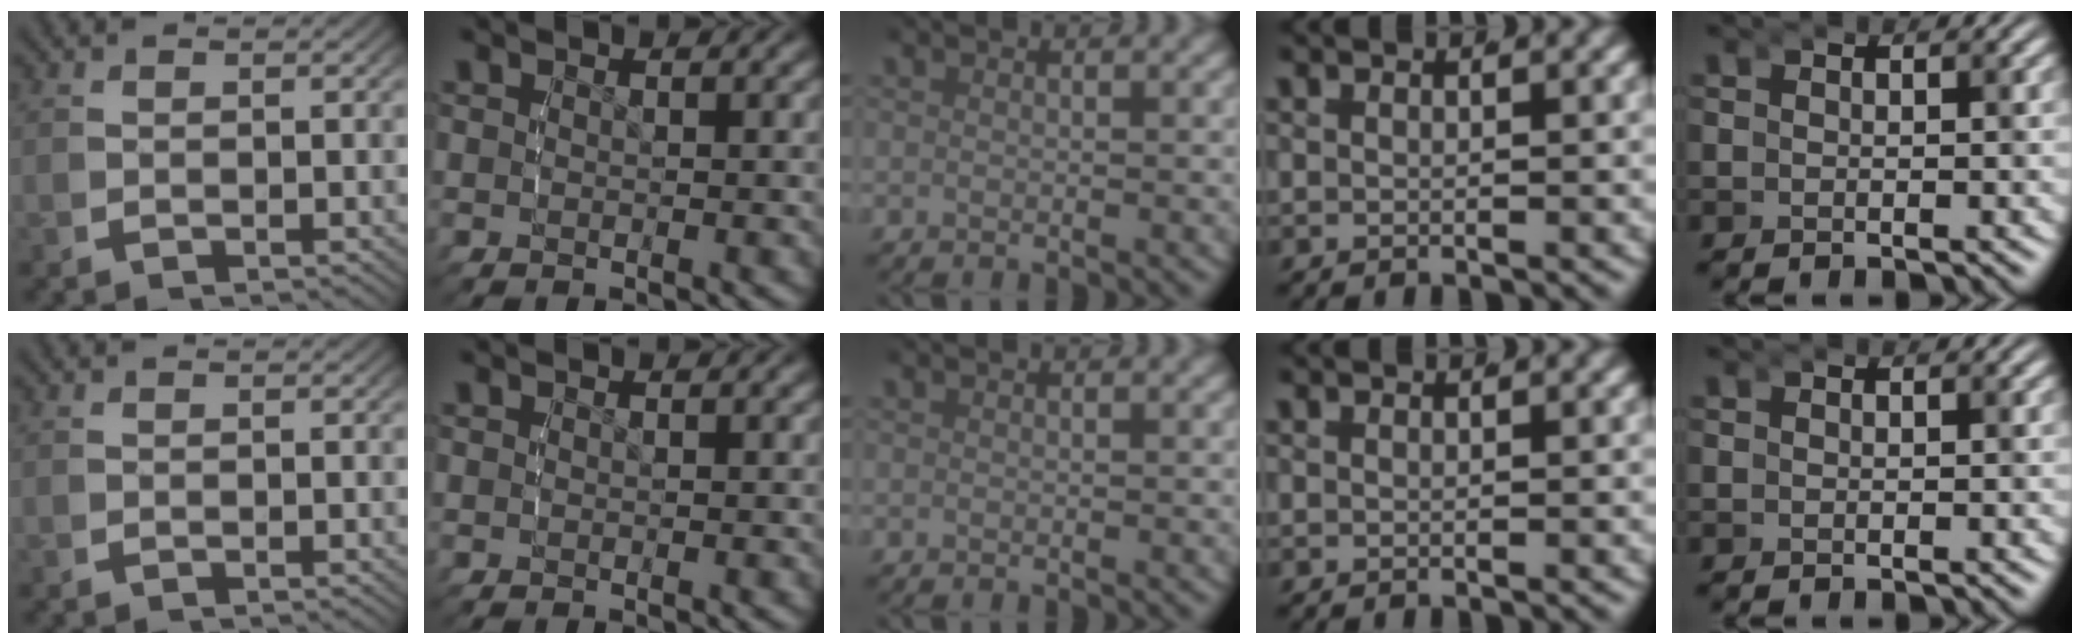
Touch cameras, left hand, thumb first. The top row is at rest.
{}